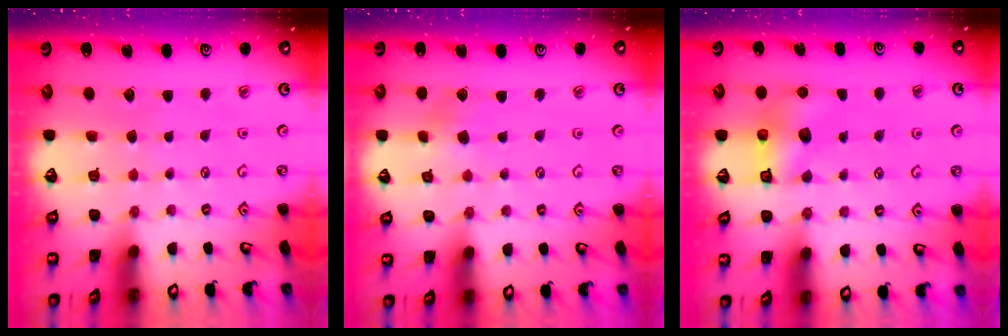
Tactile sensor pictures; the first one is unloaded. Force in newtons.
{"total": 3.2, "press": 3.1, "slide": 0.5}
{"total": 7.0, "press": 7.0, "slide": 0.2}